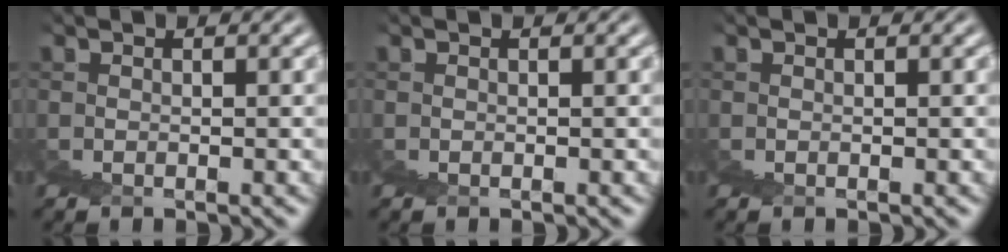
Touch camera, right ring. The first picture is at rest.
{"total": 0.0}
{"total": 0.0}